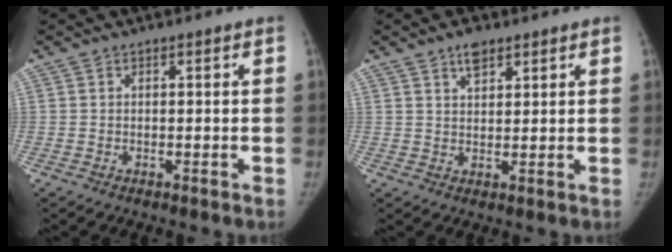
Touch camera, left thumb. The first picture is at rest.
{"total": 3.9, "force": [2.7, 1.9, 2.1], "torque": [-0.022, -0.015, 0.045]}